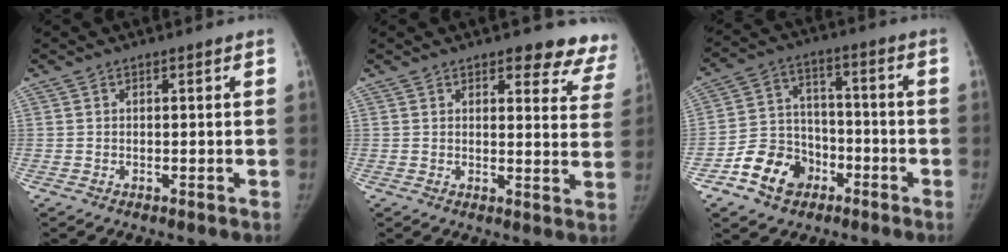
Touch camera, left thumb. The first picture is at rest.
{"total": 10.1, "force": [8.8, 3.9, 2.9], "torque": [0.021, -0.053, 0.071]}
{"total": 11.8, "force": [-6.2, 8.9, 4.7], "torque": [-0.049, 0.053, -0.106]}